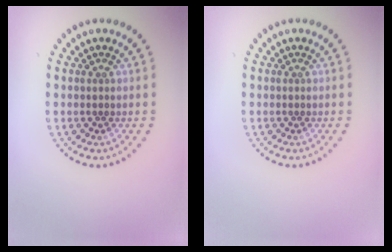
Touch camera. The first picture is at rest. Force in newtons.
{"total": 0.0}